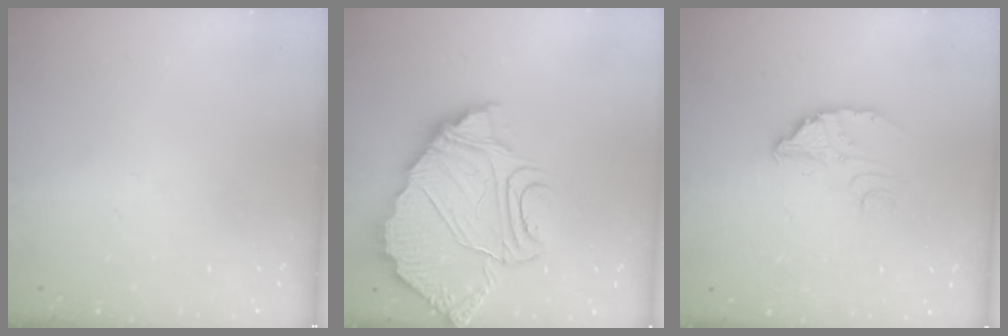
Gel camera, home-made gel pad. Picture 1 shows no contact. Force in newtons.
{"total": 12.7, "press": 12.7, "slide": 0.9}
{"total": 2.9, "press": 2.9, "slide": 0.2}